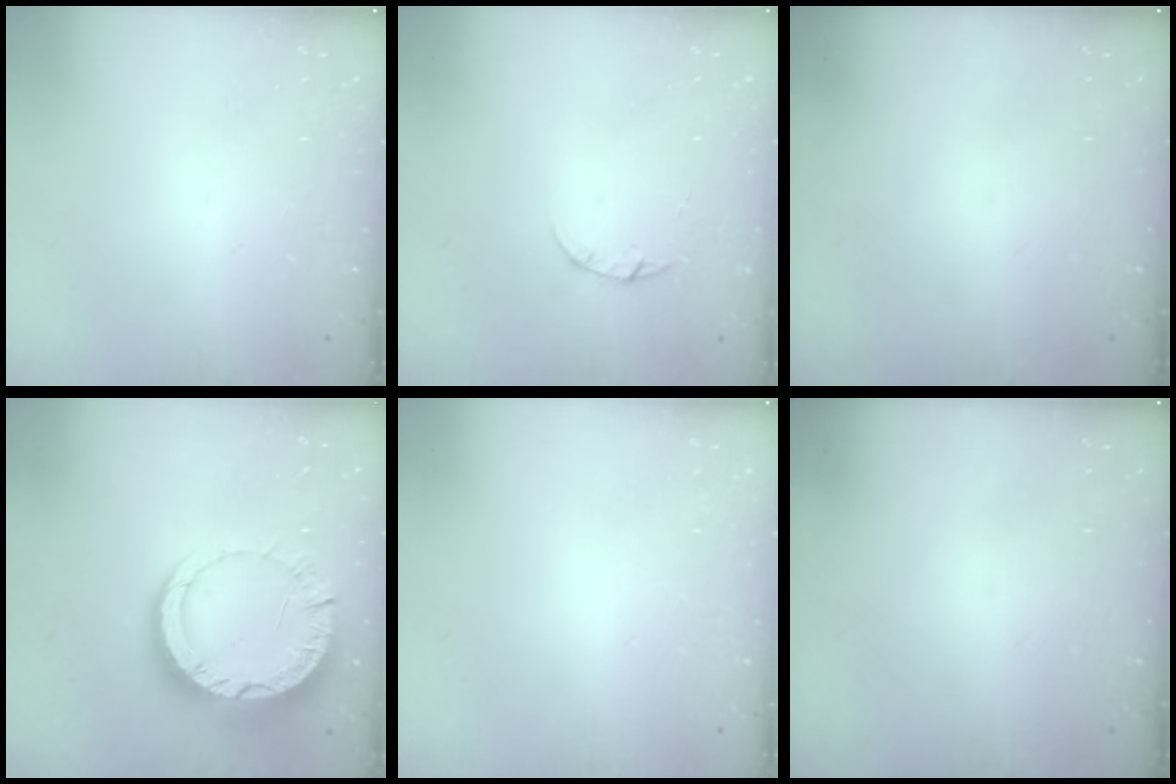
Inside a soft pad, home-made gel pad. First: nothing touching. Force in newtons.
{"total": 3.2, "press": 3.1, "slide": 0.4}
{"total": 0.0}
{"total": 13.4, "press": 13.3, "slide": 1.4}
{"total": 2.6, "press": 2.6, "slide": 0.2}
{"total": 0.0}